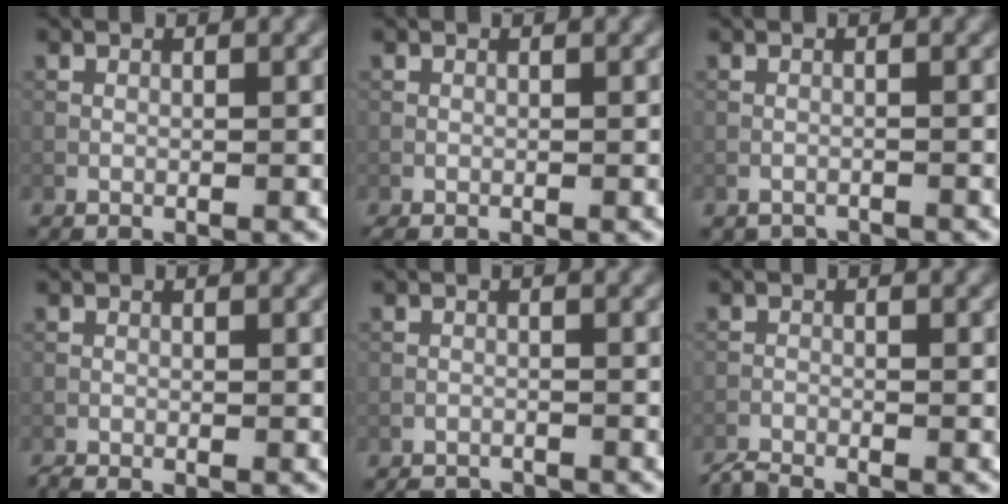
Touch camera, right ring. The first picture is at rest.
{"total": 0.6, "force": [-0.5, 0.2, 0.3], "torque": [-0.004, -0.001, -0.004]}
{"total": 2.1, "force": [-2.0, 0.4, 0.1], "torque": [-0.002, -0.007, -0.031]}
{"total": 0.7, "force": [-0.7, 0.0, 0.1], "torque": [0.001, -0.003, -0.017]}
{"total": 2.3, "force": [-2.2, 0.5, 0.1], "torque": [0.004, -0.005, -0.040]}
{"total": 1.9, "force": [-1.9, -0.1, 0.4], "torque": [-0.019, -0.004, -0.045]}